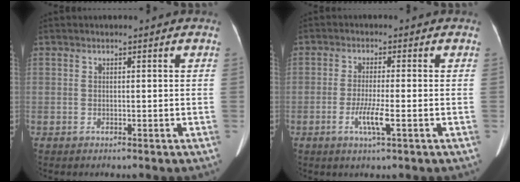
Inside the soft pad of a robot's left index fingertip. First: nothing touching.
{"total": 4.2, "force": [-1.5, 0.1, 3.9], "torque": [-0.081, -0.008, -0.026]}